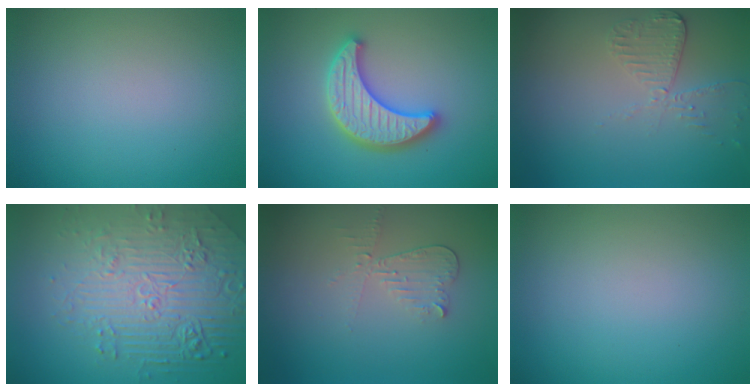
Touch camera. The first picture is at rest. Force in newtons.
{"total": 4.4, "press": 4.3, "slide": 0.9}
{"total": 2.0, "press": 1.9, "slide": 0.6}
{"total": 8.1, "press": 5.8, "slide": 5.7}
{"total": 2.1, "press": 2.0, "slide": 0.5}
{"total": 0.0}